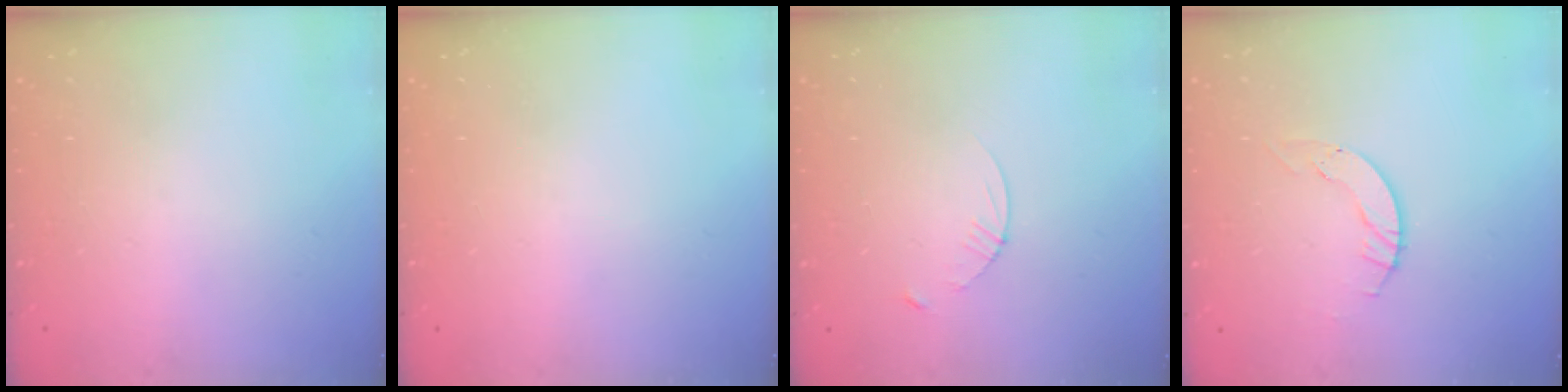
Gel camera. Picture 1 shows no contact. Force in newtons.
{"total": 0.0}
{"total": 3.4, "press": 3.3, "slide": 0.3}
{"total": 4.0, "press": 4.0, "slide": 0.4}